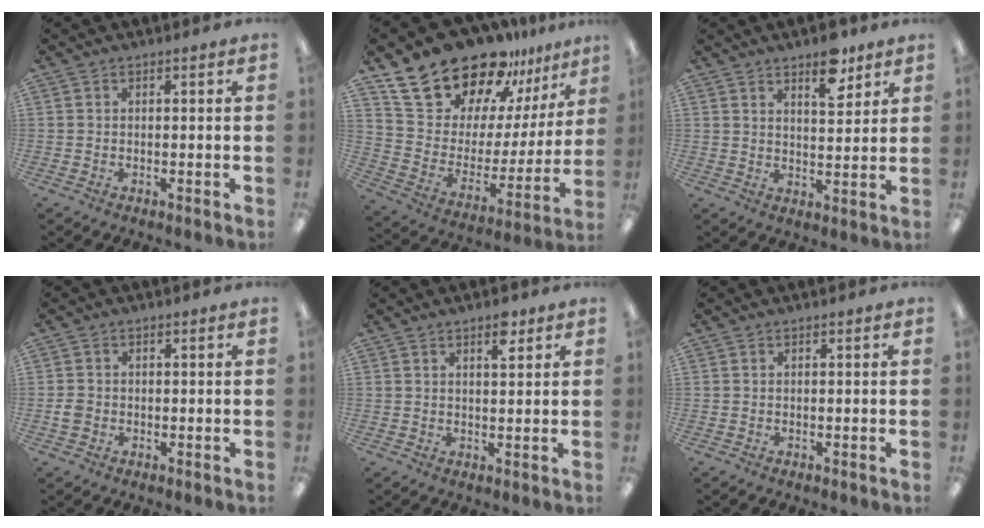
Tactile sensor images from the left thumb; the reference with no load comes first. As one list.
[{"total": 24.8, "force": [19.0, 12.7, 9.6], "torque": [-0.164, -0.129, 0.354]}, {"total": 8.1, "force": [5.7, 3.3, 4.7], "torque": [-0.051, -0.035, 0.094]}, {"total": 2.4, "force": [-0.4, 2.1, 1.1], "torque": [-0.011, 0.002, -0.009]}, {"total": 4.3, "force": [2.9, 1.5, 2.7], "torque": [-0.028, -0.013, 0.045]}, {"total": 0.0}]